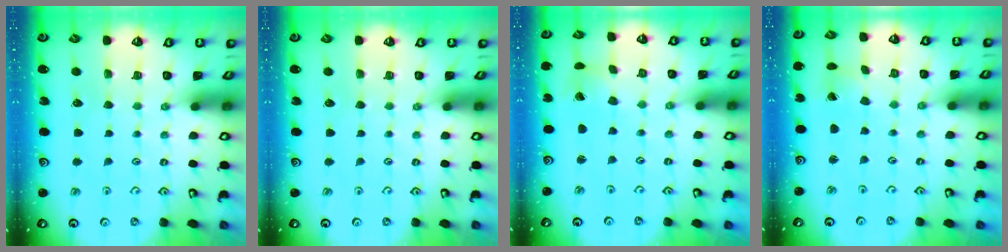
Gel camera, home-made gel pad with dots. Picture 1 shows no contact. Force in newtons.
{"total": 0.0}
{"total": 1.6, "press": 1.6, "slide": 0.2}
{"total": 1.4, "press": 1.4, "slide": 0.1}